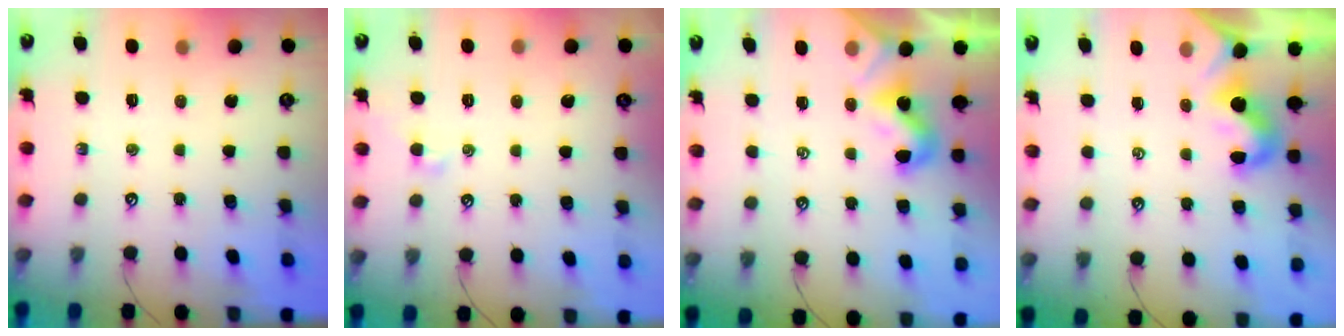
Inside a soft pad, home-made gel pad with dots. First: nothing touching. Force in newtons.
{"total": 0.7, "press": 0.6, "slide": 0.4}
{"total": 2.0, "press": 2.0, "slide": 0.4}
{"total": 2.0, "press": 1.9, "slide": 0.6}